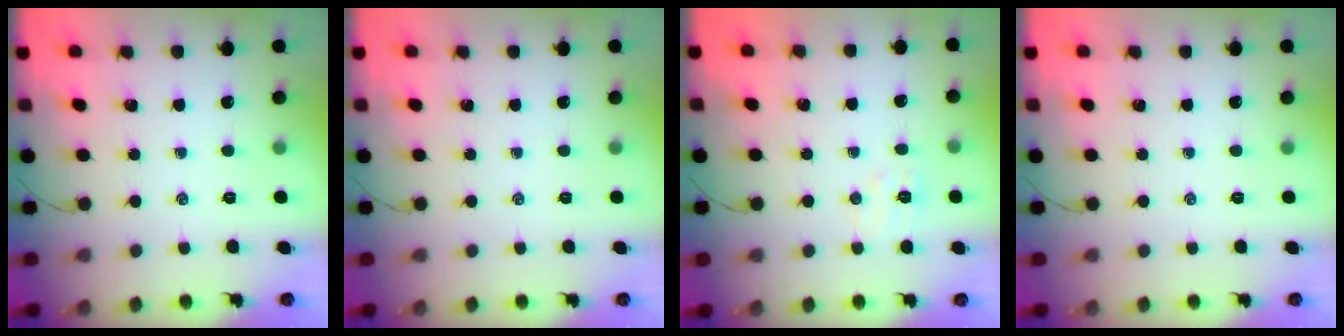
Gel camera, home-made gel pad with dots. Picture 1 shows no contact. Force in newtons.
{"total": 0.0}
{"total": 4.9, "press": 4.7, "slide": 1.4}
{"total": 0.0}